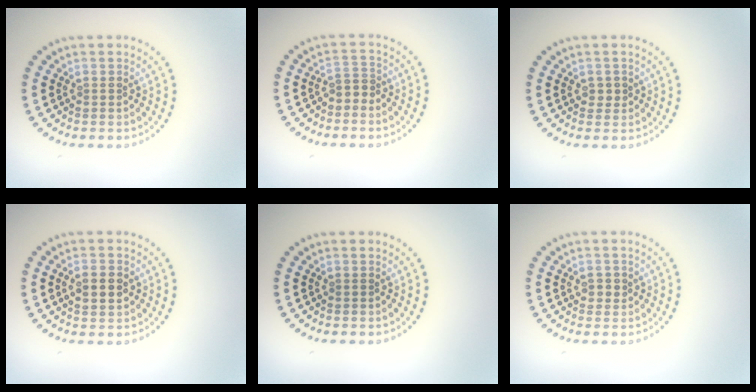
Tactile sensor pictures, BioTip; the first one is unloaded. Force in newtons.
{"total": 1.4, "press": 1.1, "slide": 0.9}
{"total": 1.0, "press": 1.0, "slide": 0.4}
{"total": 2.9, "press": 2.9, "slide": 0.2}
{"total": 0.0}
{"total": 1.2, "press": 1.1, "slide": 0.3}